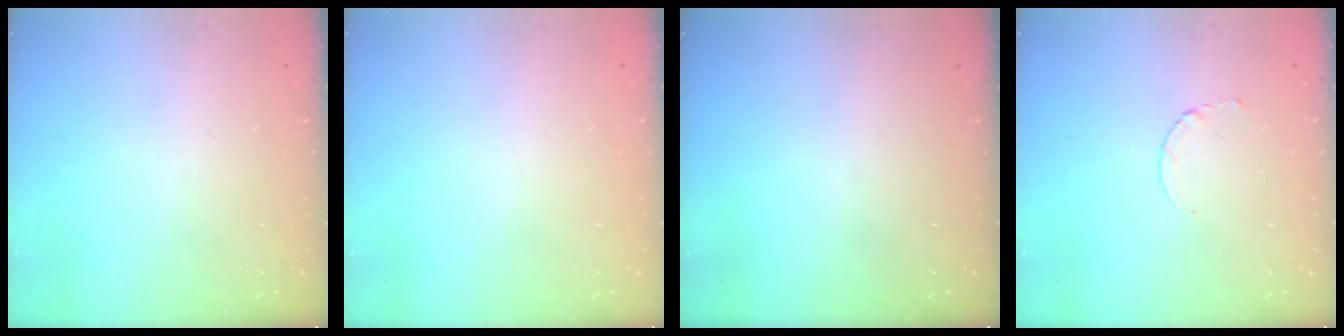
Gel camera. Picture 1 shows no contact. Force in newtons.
{"total": 2.4, "press": 2.4, "slide": 0.2}
{"total": 0.0}
{"total": 2.6, "press": 2.6, "slide": 0.3}